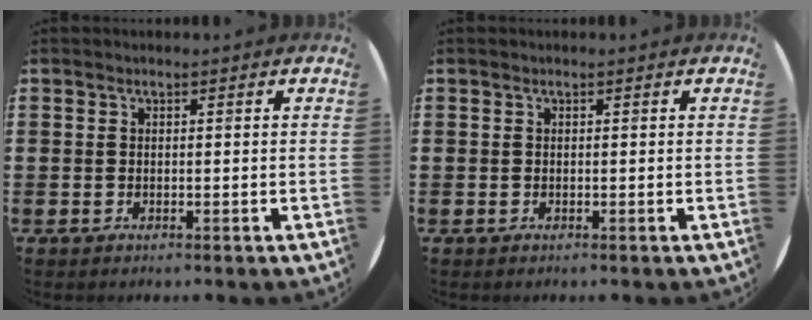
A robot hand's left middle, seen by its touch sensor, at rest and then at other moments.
{"total": 0.0}